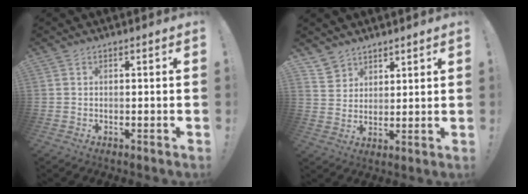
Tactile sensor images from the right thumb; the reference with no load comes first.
{"total": 6.4, "force": [5.3, 3.6, 0.4], "torque": [-0.017, -0.040, 0.104]}